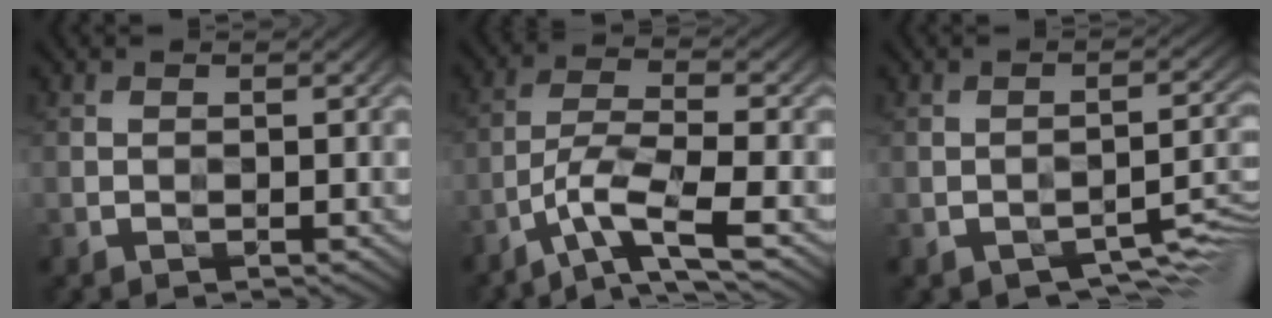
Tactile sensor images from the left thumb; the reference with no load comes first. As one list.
[{"total": 7.3, "force": [-4.3, 1.3, 5.8], "torque": [-0.108, 0.004, -0.093]}, {"total": 4.9, "force": [-3.0, 2.0, 3.3], "torque": [-0.042, -0.001, -0.041]}]